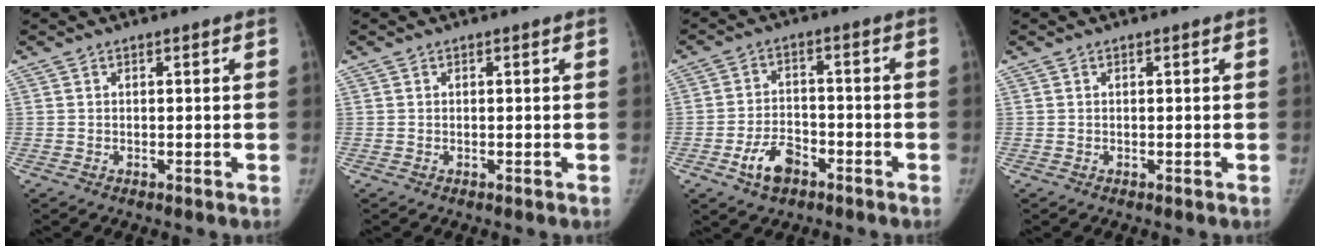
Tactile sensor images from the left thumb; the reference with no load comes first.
{"total": 0.0}
{"total": 7.0, "force": [-3.8, 4.3, 4.1], "torque": [-0.064, 0.025, -0.064]}
{"total": 0.0}